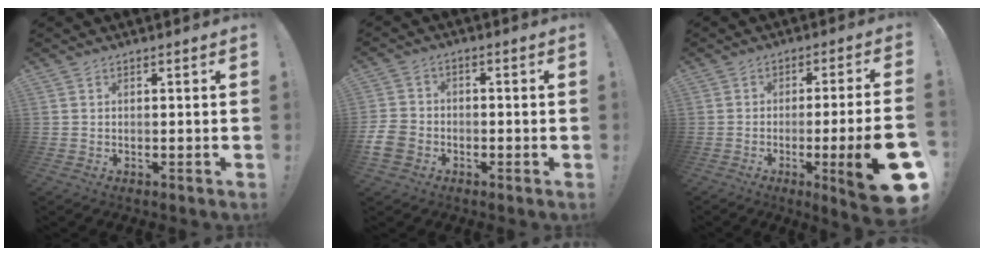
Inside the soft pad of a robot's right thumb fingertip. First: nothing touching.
{"total": 7.7, "force": [-3.7, 5.8, 3.5], "torque": [-0.085, 0.020, -0.068]}
{"total": 16.7, "force": [-5.3, 1.5, 15.8], "torque": [-0.224, 0.008, -0.069]}